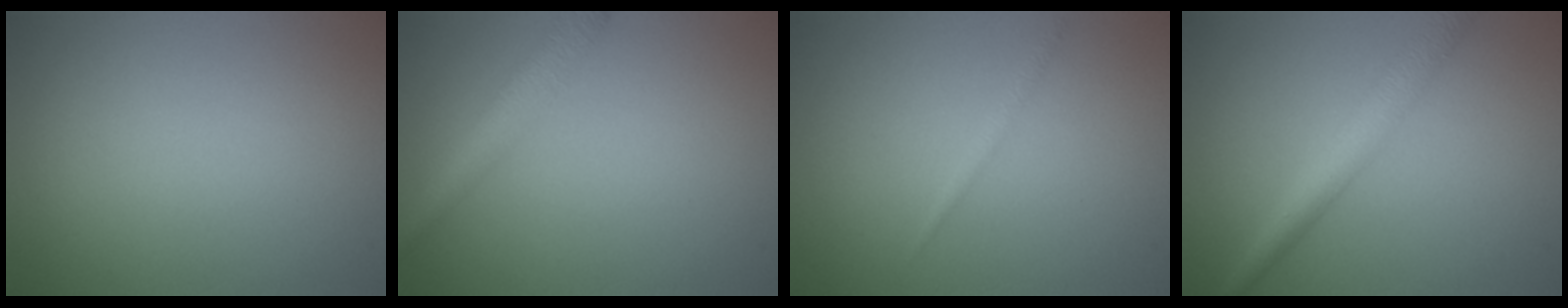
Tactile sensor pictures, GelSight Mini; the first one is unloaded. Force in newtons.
{"total": 3.1, "press": 3.1, "slide": 0.1}
{"total": 0.7, "press": 0.7, "slide": 0.1}
{"total": 3.7, "press": 3.7, "slide": 0.1}